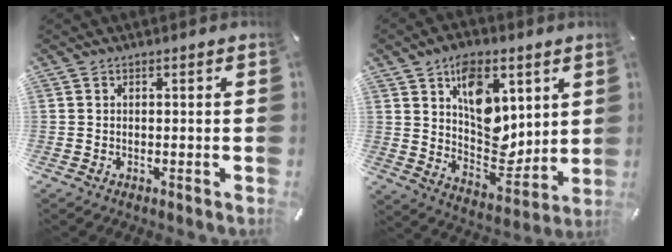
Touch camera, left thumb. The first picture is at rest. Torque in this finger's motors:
{"motor_torque": [2.47, 2.54, 1.32, -1.45, 0.60]}